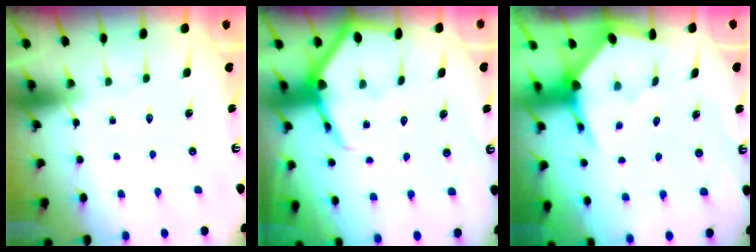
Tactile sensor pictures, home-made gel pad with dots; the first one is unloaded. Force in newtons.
{"total": 5.7, "press": 5.6, "slide": 0.7}
{"total": 3.6, "press": 3.6, "slide": 0.4}